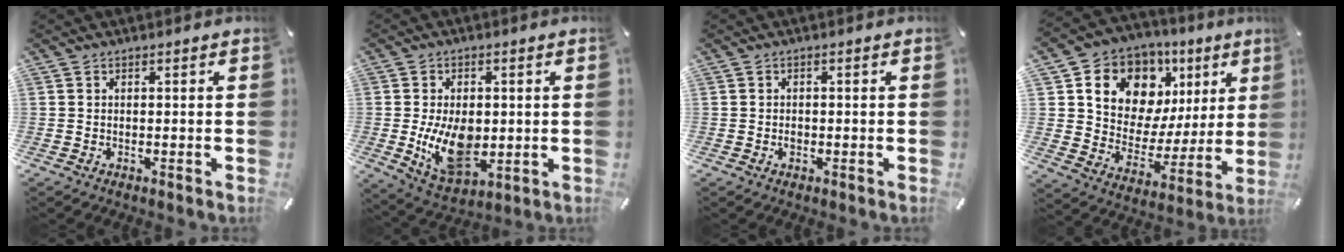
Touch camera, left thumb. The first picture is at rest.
{"total": 12.5, "force": [-0.6, 8.1, 9.5], "torque": [-0.174, -0.014, -0.007]}
{"total": 0.9, "force": [-0.3, 0.7, 0.6], "torque": [-0.012, 0.001, -0.006]}
{"total": 12.9, "force": [6.9, 9.9, 4.5], "torque": [-0.077, -0.058, 0.126]}